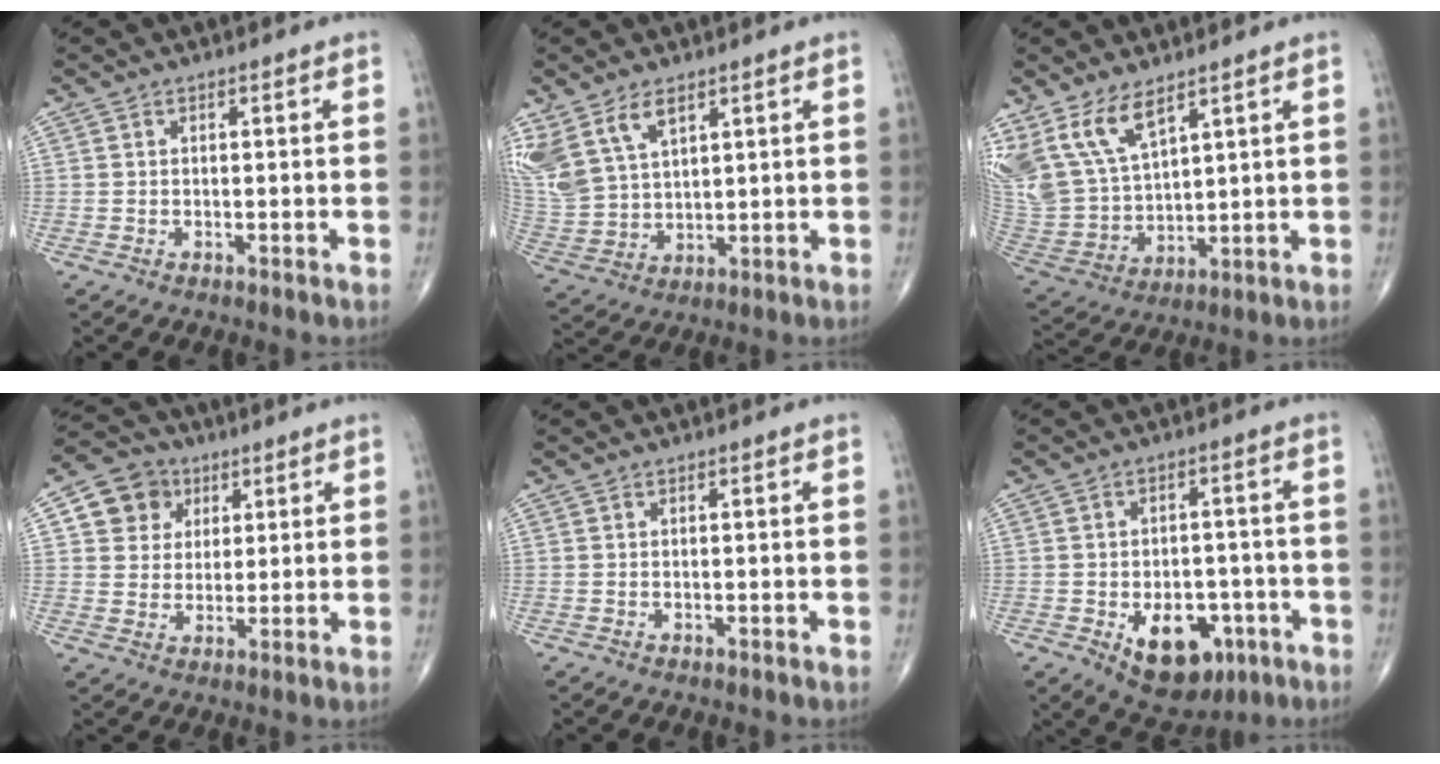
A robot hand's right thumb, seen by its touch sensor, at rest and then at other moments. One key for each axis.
{"total": 13.0, "fx": 7.4, "fy": 7.3, "fz": 7.8, "tx": -0.174, "ty": -0.015, "tz": 0.162}
{"total": 14.4, "fx": 9.0, "fy": 6.9, "fz": 8.8, "tx": -0.174, "ty": -0.035, "tz": 0.201}
{"total": 8.8, "fx": 3.2, "fy": 7.8, "fz": 2.7, "tx": -0.012, "ty": -0.003, "tz": 0.050}
{"total": 0.0}
{"total": 12.4, "fx": -4.9, "fy": 7.8, "fz": 8.3, "tx": -0.089, "ty": 0.020, "tz": -0.058}